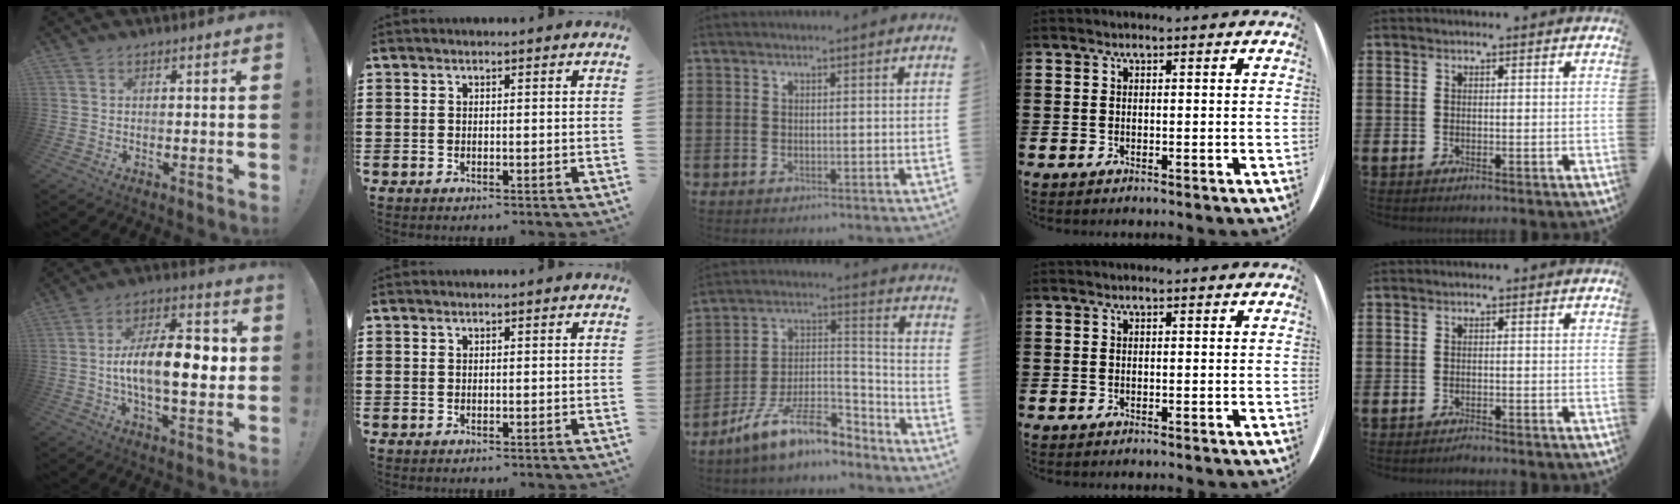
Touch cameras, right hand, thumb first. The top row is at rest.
{"thumb": {"total": 16.3, "force": [-0.9, 7.2, 14.5], "torque": [-0.233, 0.010, -0.022]}, "middle": {"total": 11.6, "force": [-9.4, 3.0, 6.1], "torque": [-0.114, 0.021, -0.184]}, "little": {"total": 0.7, "force": [-0.7, 0.0, 0.1], "torque": [-0.004, -0.003, -0.013]}}